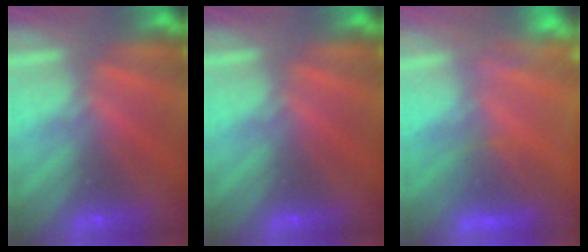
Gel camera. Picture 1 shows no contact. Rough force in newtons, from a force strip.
{"total": 0.0}
{"total": 4.9}